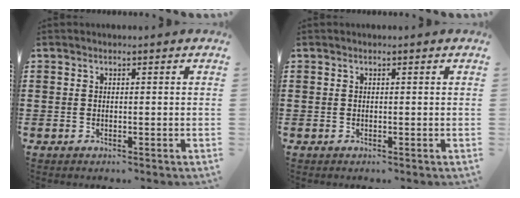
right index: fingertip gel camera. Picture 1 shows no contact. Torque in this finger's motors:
{"motor_torque": [-0.37, 0.27, -0.01, -0.03]}